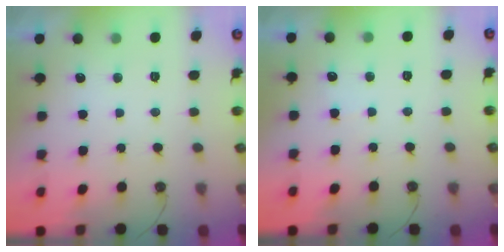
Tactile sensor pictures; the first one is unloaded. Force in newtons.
{"total": 2.7, "press": 2.7, "slide": 0.3}